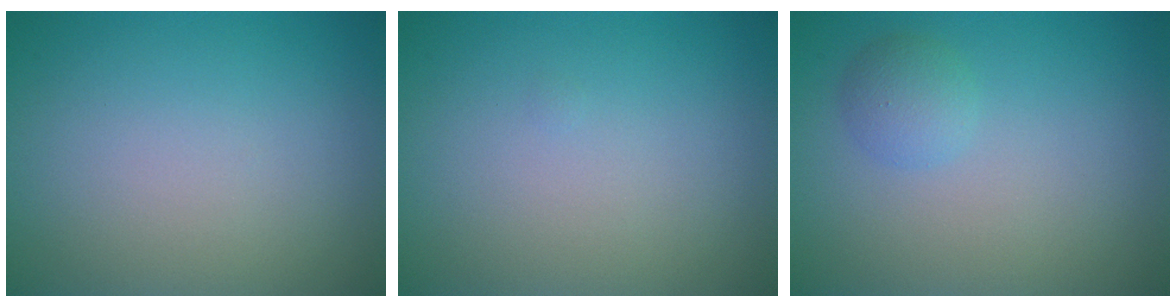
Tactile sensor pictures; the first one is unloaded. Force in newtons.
{"total": 0.0}
{"total": 1.7, "press": 1.7, "slide": 0.1}